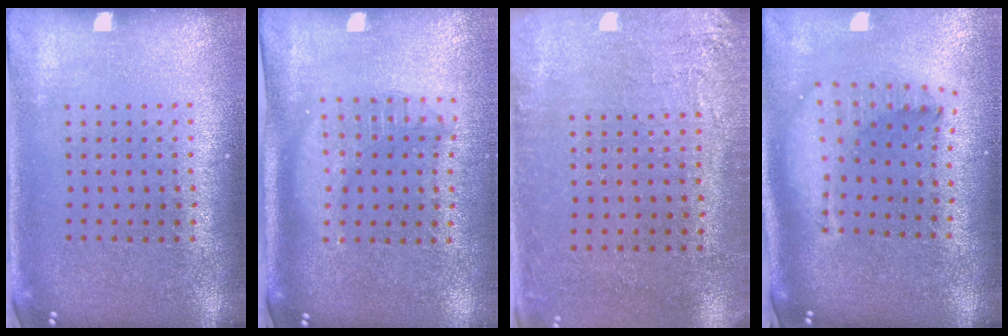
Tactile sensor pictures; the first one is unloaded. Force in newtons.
{"total": 1.8, "press": 1.6, "slide": 1.0}
{"total": 2.7, "press": 2.2, "slide": 1.5}
{"total": 2.1, "press": 1.6, "slide": 1.3}